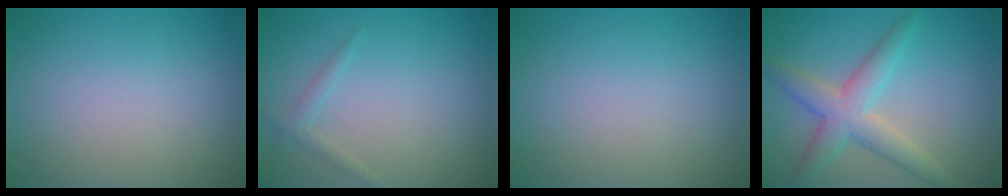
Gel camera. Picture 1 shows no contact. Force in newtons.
{"total": 1.1, "press": 1.1, "slide": 0.1}
{"total": 0.0}
{"total": 4.6, "press": 4.5, "slide": 0.1}